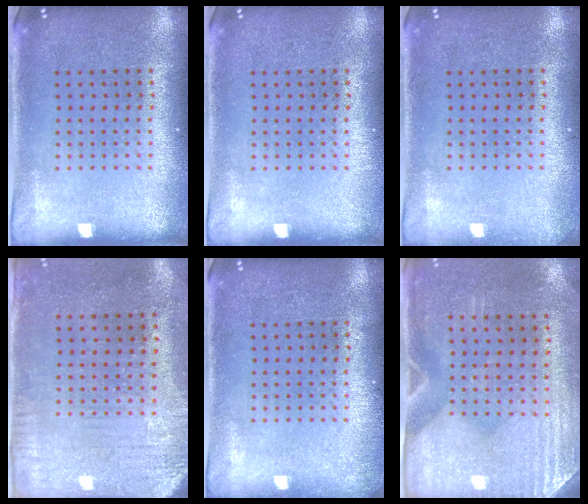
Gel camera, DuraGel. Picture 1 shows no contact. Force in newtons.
{"total": 0.0}
{"total": 0.7, "press": 0.7, "slide": 0.0}
{"total": 3.1, "press": 2.5, "slide": 1.8}
{"total": 0.7, "press": 0.7, "slide": 0.1}
{"total": 2.9, "press": 2.5, "slide": 1.4}